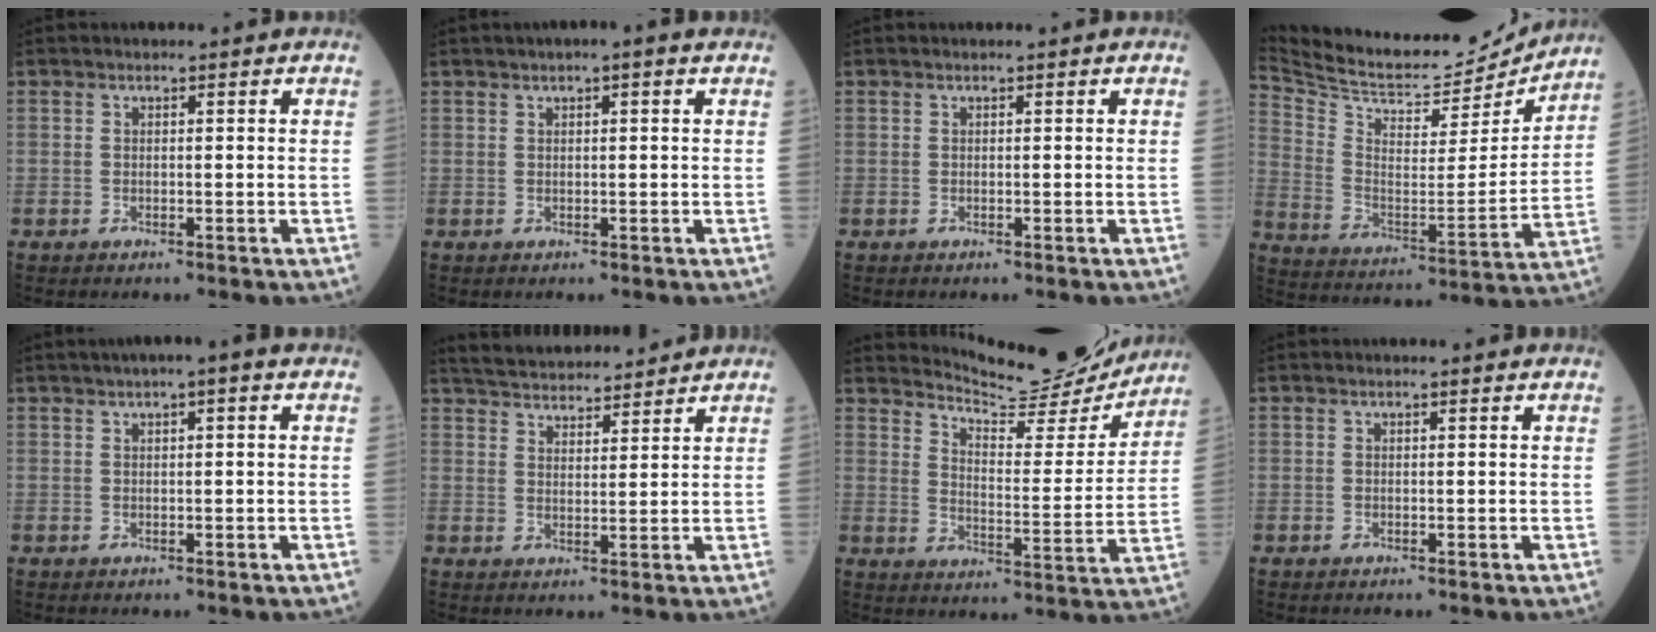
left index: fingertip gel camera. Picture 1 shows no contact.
{"total": 2.3, "force": [1.3, 0.2, 1.8], "torque": [-0.032, 0.013, 0.019]}
{"total": 0.0}
{"total": 20.1, "force": [19.2, 4.0, 4.2], "torque": [-0.091, -0.036, 0.298]}
{"total": 3.7, "force": [2.1, 0.3, 3.0], "torque": [-0.048, 0.018, 0.031]}
{"total": 12.3, "force": [11.7, 1.9, 3.2], "torque": [-0.057, 0.024, 0.182]}
{"total": 14.2, "force": [14.0, 1.3, 1.8], "torque": [-0.032, -0.043, 0.188]}
{"total": 0.9, "force": [0.8, 0.0, 0.4], "torque": [-0.013, 0.004, 0.010]}